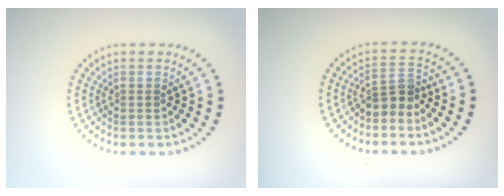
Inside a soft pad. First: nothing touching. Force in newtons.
{"total": 2.3, "press": 1.8, "slide": 1.5}